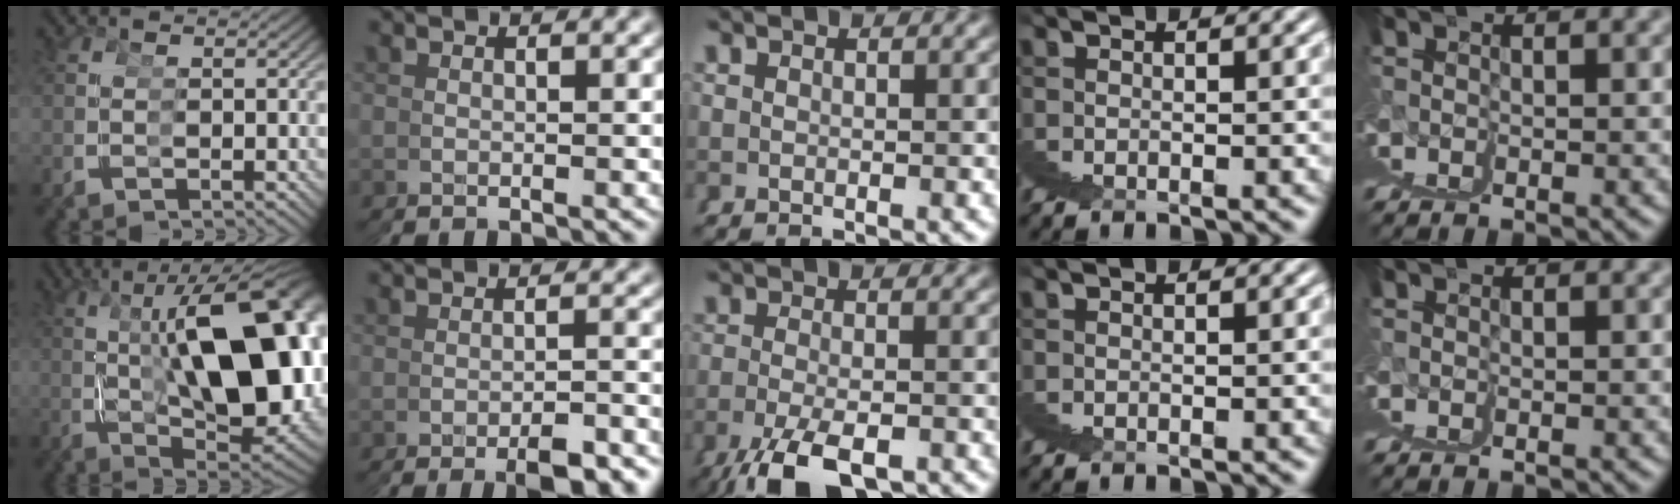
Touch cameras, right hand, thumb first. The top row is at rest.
{"thumb": {"total": 17.7, "force": [0.9, 7.8, 15.9], "torque": [-0.208, -0.017, 0.034]}, "index": {"total": 2.9, "force": [-2.7, -0.5, 0.9], "torque": [-0.004, 0.008, -0.046]}, "middle": {"total": 6.5, "force": [-4.6, 1.9, 4.1], "torque": [-0.074, -0.023, -0.059]}}